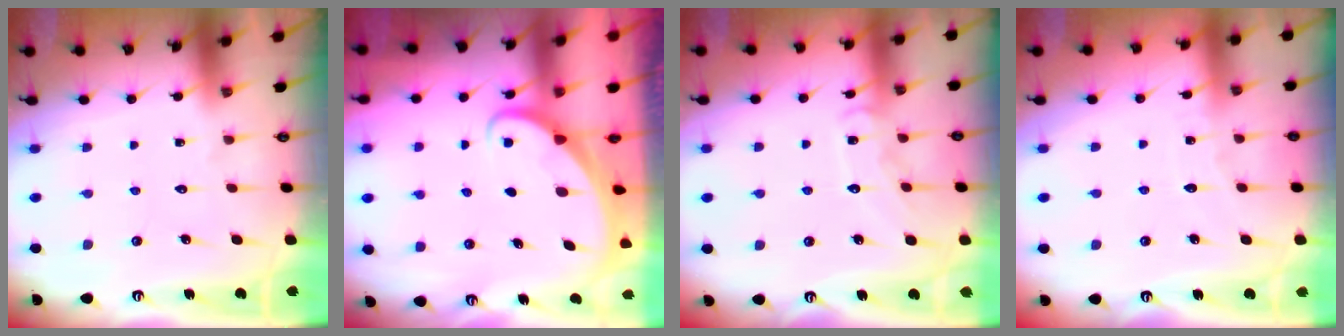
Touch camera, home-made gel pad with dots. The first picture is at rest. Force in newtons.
{"total": 1.6, "press": 1.6, "slide": 0.1}
{"total": 8.7, "press": 8.6, "slide": 0.6}
{"total": 2.9, "press": 2.9, "slide": 0.3}